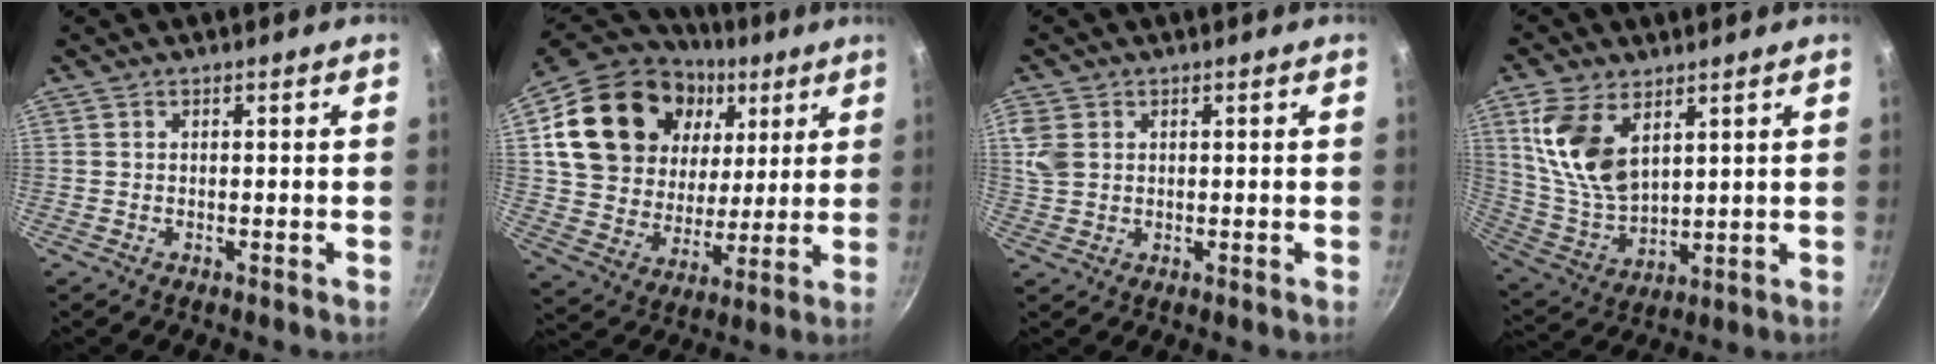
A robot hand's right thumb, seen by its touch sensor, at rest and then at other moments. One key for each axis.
{"total": 27.2, "fx": 10.2, "fy": 19.6, "fz": 15.8, "tx": -0.268, "ty": -0.006, "tz": 0.187}
{"total": 4.7, "fx": 1.4, "fy": 3.6, "fz": 2.7, "tx": -0.051, "ty": -0.001, "tz": 0.028}
{"total": 14.0, "fx": 5.8, "fy": 8.0, "fz": 9.9, "tx": -0.184, "ty": -0.033, "tz": 0.129}